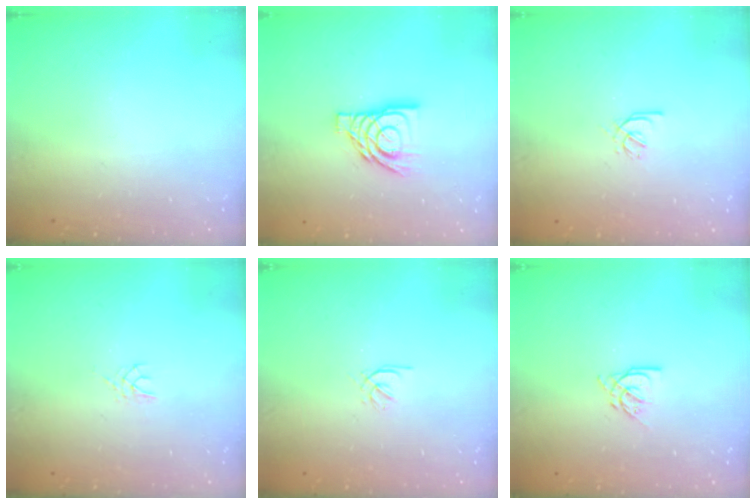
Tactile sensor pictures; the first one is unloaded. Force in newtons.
{"total": 12.9, "press": 12.8, "slide": 1.6}
{"total": 2.1, "press": 2.0, "slide": 0.7}
{"total": 2.5, "press": 2.4, "slide": 0.4}
{"total": 0.5, "press": 0.3, "slide": 0.4}
{"total": 5.0, "press": 5.0, "slide": 0.5}